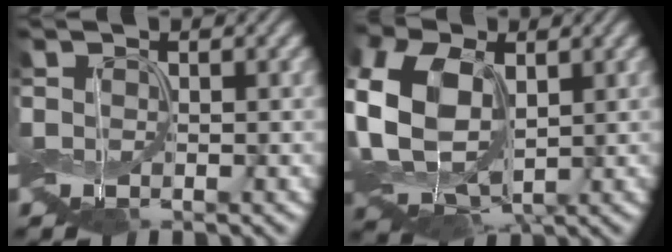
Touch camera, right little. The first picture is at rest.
{"total": 12.1, "force": [1.1, 8.3, 8.7], "torque": [-0.190, -0.003, 0.024]}